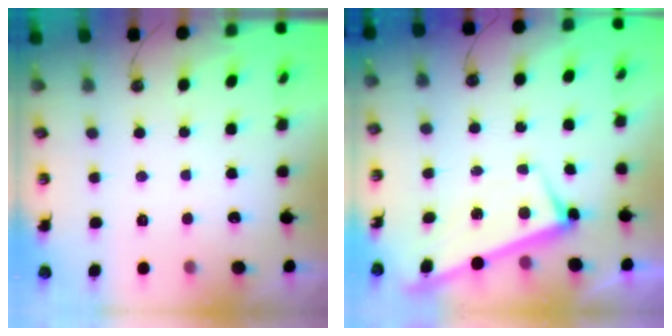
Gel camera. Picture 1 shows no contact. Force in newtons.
{"total": 2.9, "press": 2.9, "slide": 0.4}